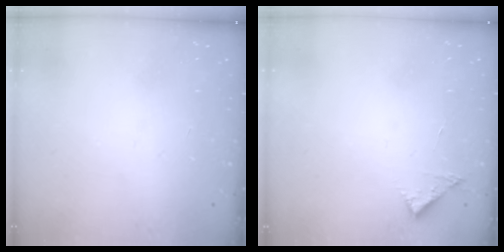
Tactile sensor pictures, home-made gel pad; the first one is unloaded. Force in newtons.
{"total": 3.7, "press": 3.7, "slide": 0.1}